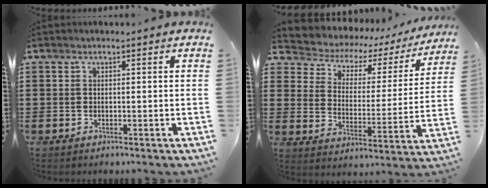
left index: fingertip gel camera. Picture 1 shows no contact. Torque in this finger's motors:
{"motor_torque": [2.14, 0.00, 0.23, 0.00]}